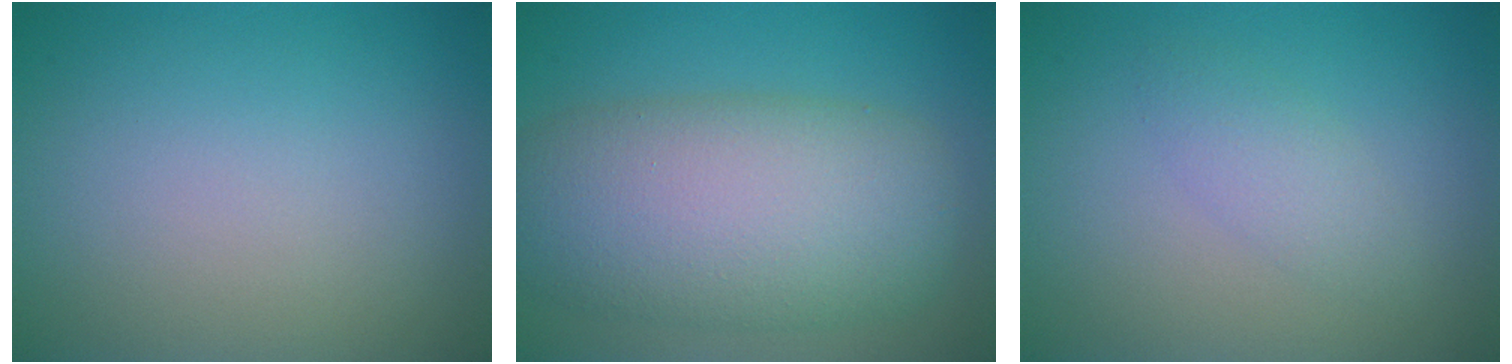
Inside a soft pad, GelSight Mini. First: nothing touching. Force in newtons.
{"total": 10.0, "press": 9.9, "slide": 0.4}
{"total": 1.8, "press": 1.8, "slide": 0.2}